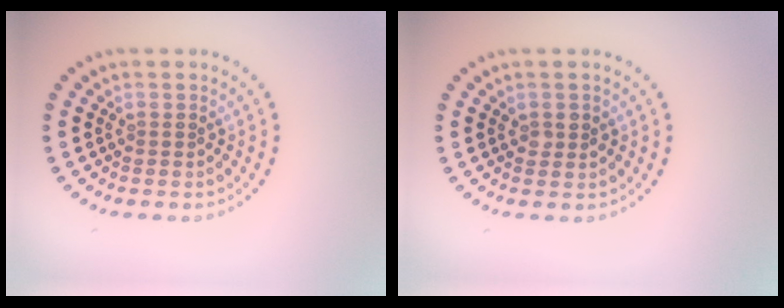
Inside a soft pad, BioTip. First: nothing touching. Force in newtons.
{"total": 1.0, "press": 1.0, "slide": 0.1}